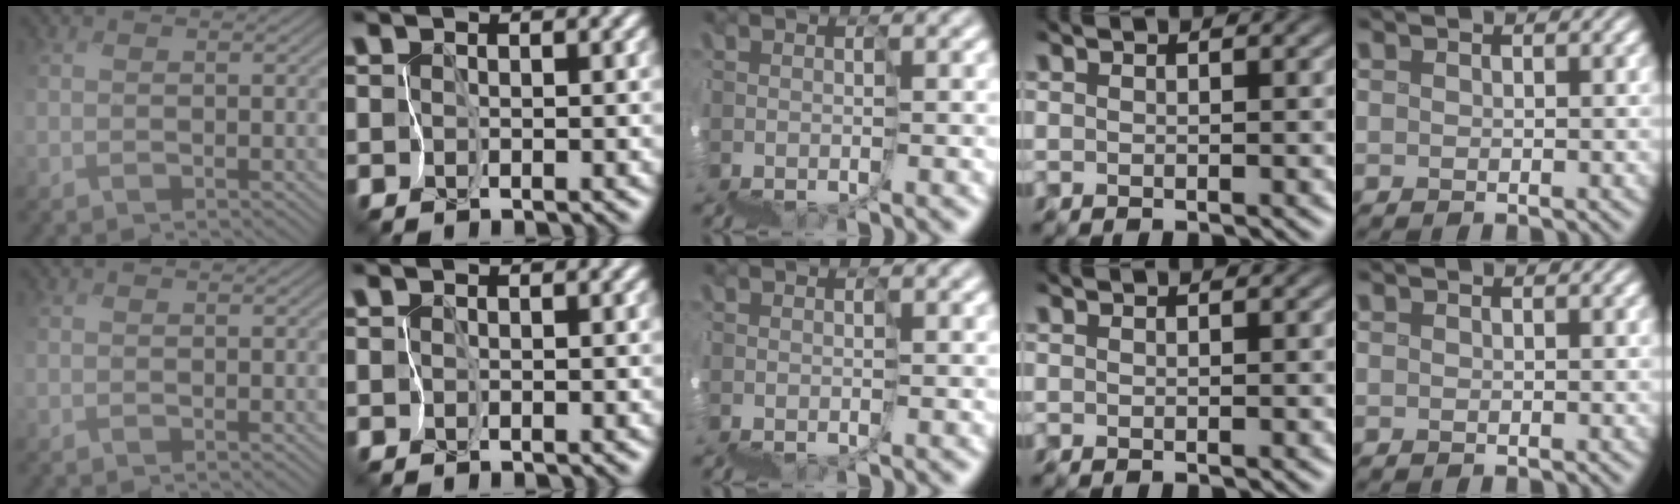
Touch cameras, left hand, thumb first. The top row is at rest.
{}